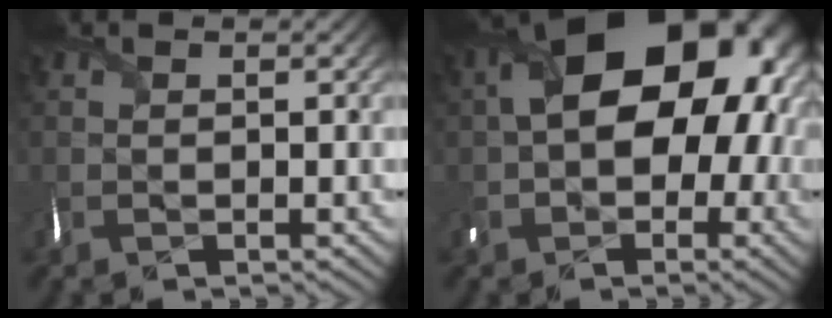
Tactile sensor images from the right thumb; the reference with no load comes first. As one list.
[{"total": 17.2, "force": [1.8, 11.9, 12.3], "torque": [-0.160, 0.007, 0.020]}]